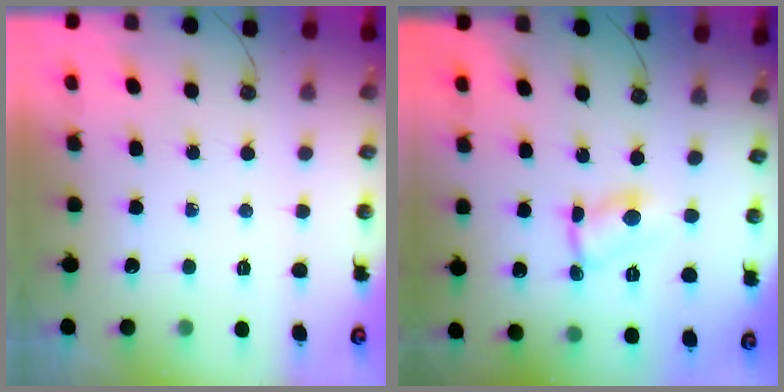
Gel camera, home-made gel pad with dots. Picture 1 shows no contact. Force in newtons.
{"total": 2.4, "press": 2.4, "slide": 0.1}